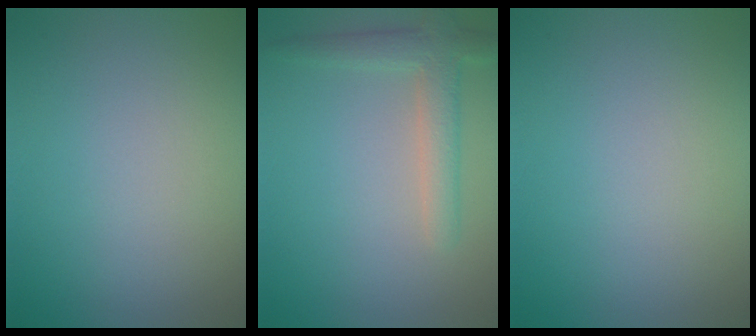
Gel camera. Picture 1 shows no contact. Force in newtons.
{"total": 3.0, "press": 3.0, "slide": 0.2}
{"total": 0.0}